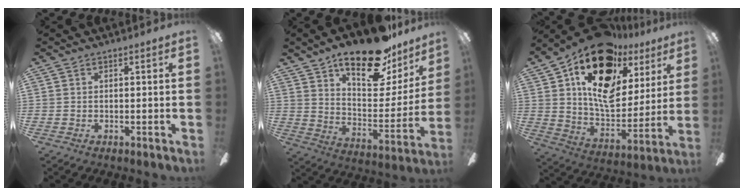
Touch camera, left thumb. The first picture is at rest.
{"total": 23.1, "force": [17.6, 8.6, 12.2], "torque": [-0.177, -0.117, 0.296]}
{"total": 21.4, "force": [11.8, 12.0, 13.2], "torque": [-0.225, -0.068, 0.207]}